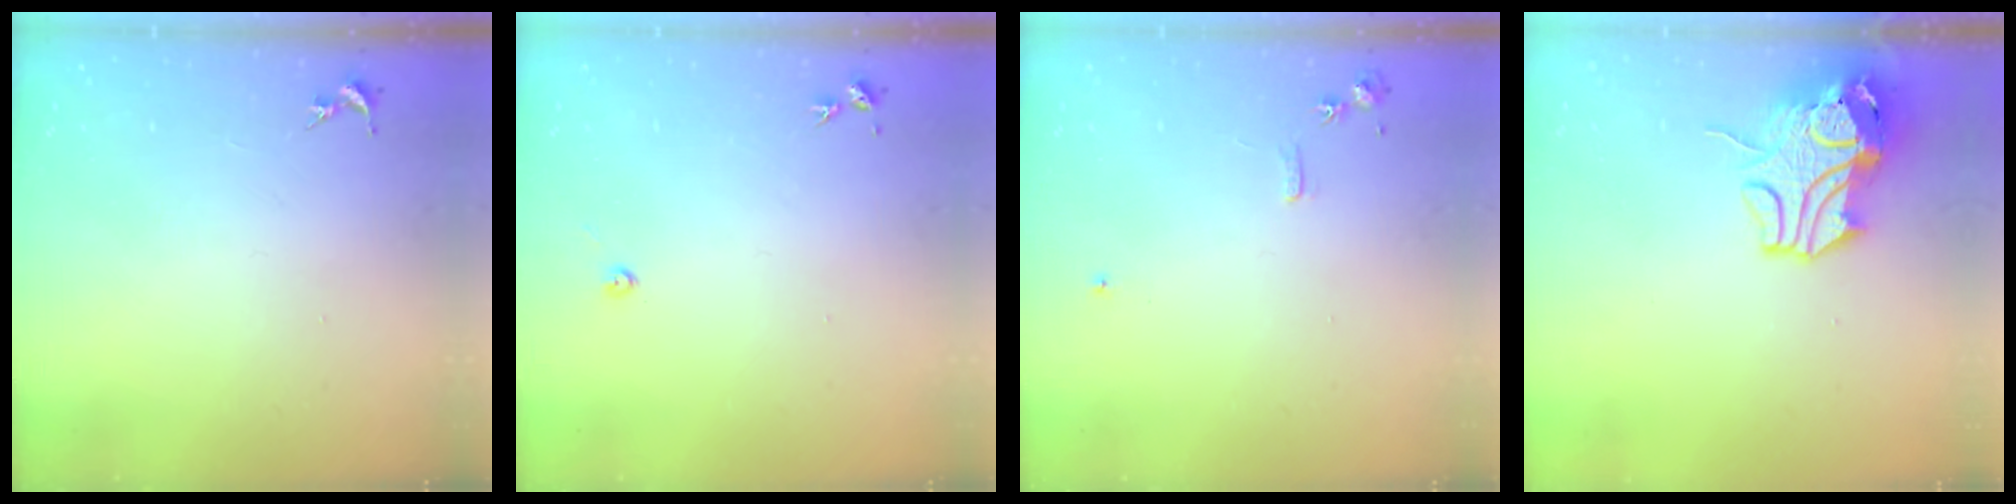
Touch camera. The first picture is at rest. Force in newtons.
{"total": 2.2, "press": 2.2, "slide": 0.3}
{"total": 5.9, "press": 5.9, "slide": 0.7}
{"total": 12.8, "press": 12.7, "slide": 1.8}